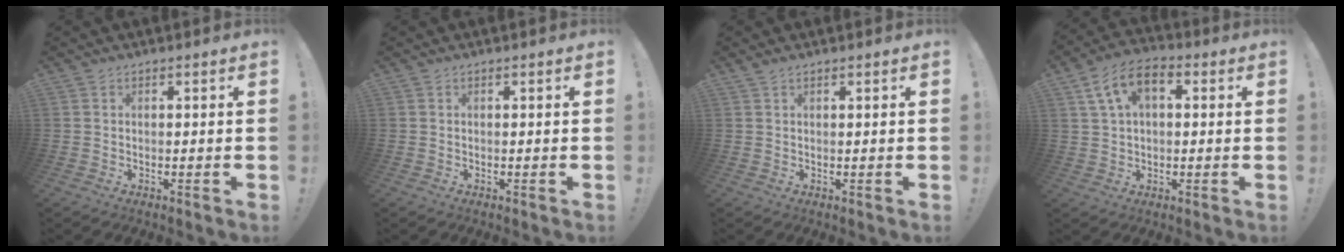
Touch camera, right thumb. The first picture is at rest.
{"total": 0.0}
{"total": 0.6, "force": [0.5, -0.1, 0.3], "torque": [-0.007, 0.000, 0.009]}
{"total": 9.6, "force": [3.0, 5.9, 6.9], "torque": [-0.117, 0.008, 0.062]}